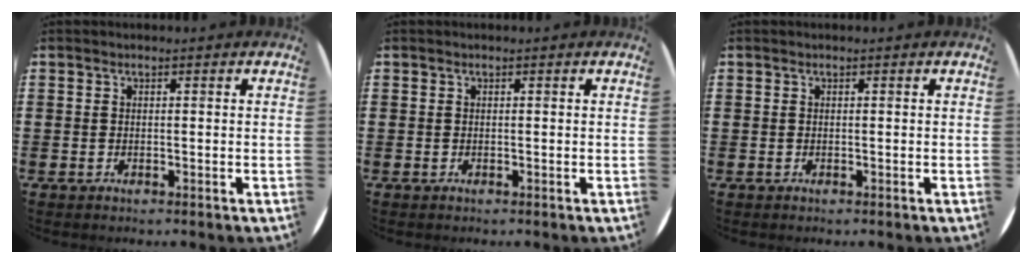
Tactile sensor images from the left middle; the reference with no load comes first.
{"total": 0.0}
{"total": 0.0}